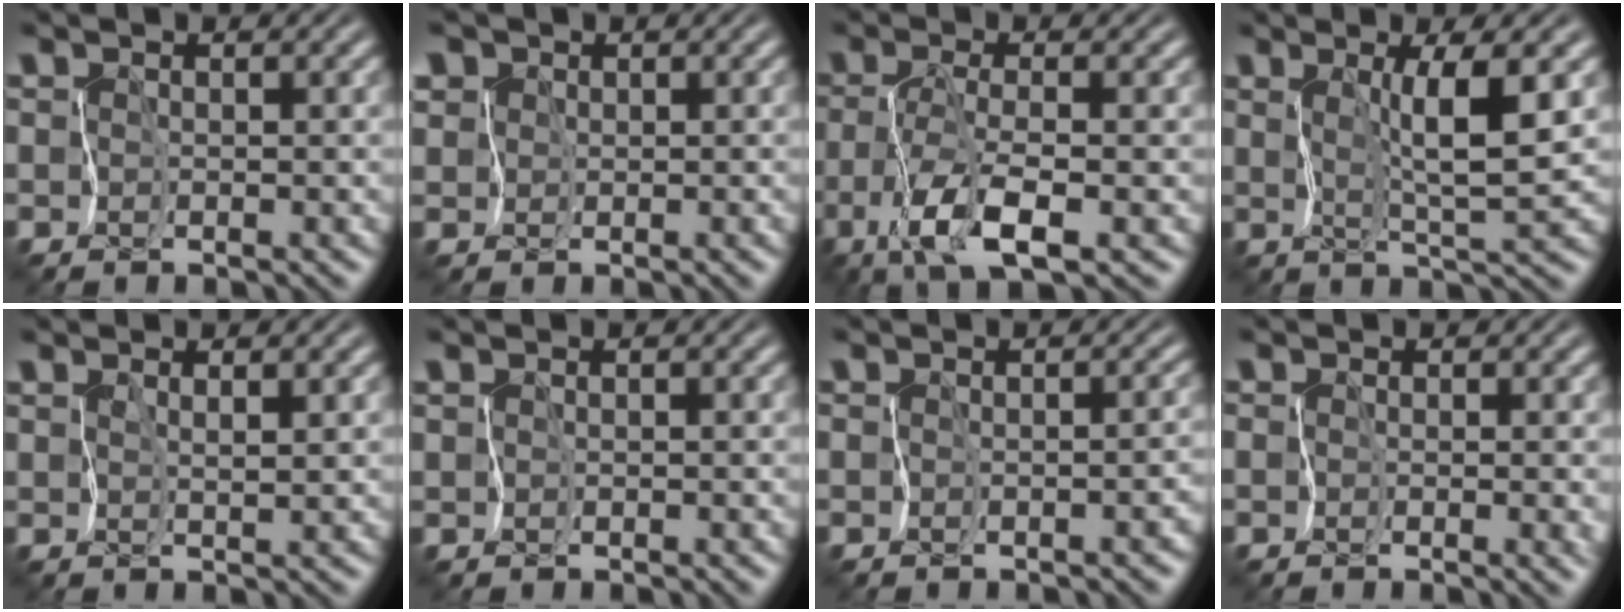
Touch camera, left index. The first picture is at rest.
{"total": 5.1, "force": [2.7, 3.8, 2.0], "torque": [-0.042, 0.020, 0.023]}
{"total": 4.4, "force": [-1.9, 0.4, 4.0], "torque": [-0.092, -0.004, -0.035]}
{"total": 3.5, "force": [1.2, -0.1, 3.3], "torque": [-0.064, -0.004, 0.025]}
{"total": 1.3, "force": [0.9, -0.1, 0.9], "torque": [-0.016, -0.003, 0.021]}
{"total": 0.0}
{"total": 2.4, "force": [-1.5, 1.5, 1.2], "torque": [0.017, -0.001, -0.013]}
{"total": 2.1, "force": [-0.3, 1.1, 1.7], "torque": [-0.012, -0.009, -0.004]}